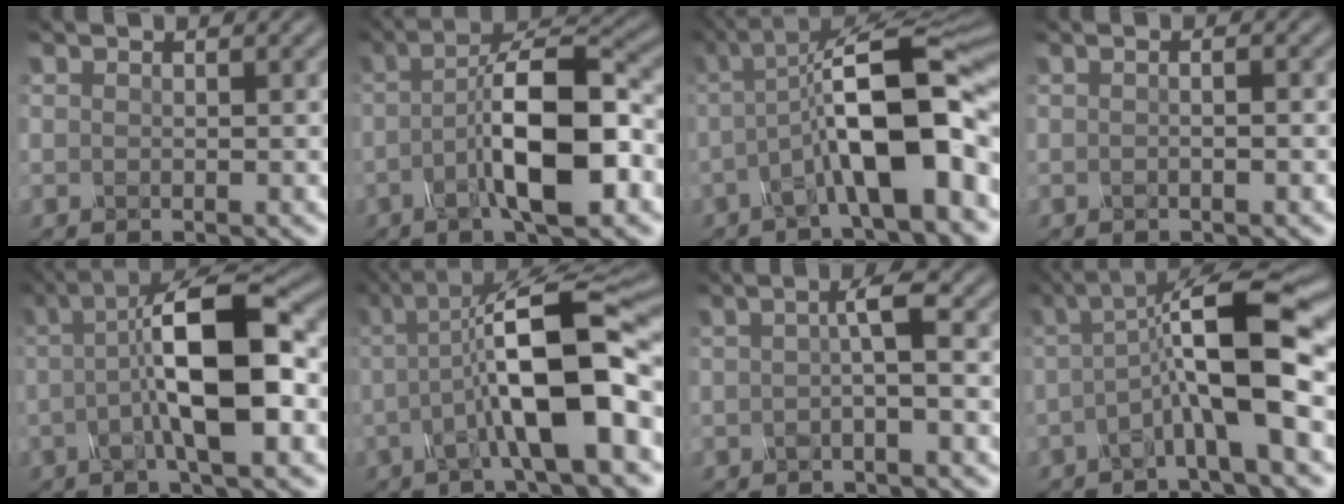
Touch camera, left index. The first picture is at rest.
{"total": 9.4, "force": [-2.1, 2.6, 8.8], "torque": [-0.142, 0.018, -0.041]}
{"total": 10.1, "force": [-2.2, 2.3, 9.6], "torque": [-0.150, 0.025, -0.043]}
{"total": 1.7, "force": [0.3, 0.8, 1.5], "torque": [0.003, 0.003, -0.018]}
{"total": 9.7, "force": [-0.3, 2.6, 9.3], "torque": [-0.149, 0.020, -0.013]}
{"total": 10.5, "force": [-1.3, 2.4, 10.2], "torque": [-0.160, 0.021, -0.029]}
{"total": 2.7, "force": [0.1, 0.4, 2.7], "torque": [-0.045, 0.003, -0.004]}
{"total": 8.6, "force": [-0.9, 1.5, 8.4], "torque": [-0.127, 0.029, -0.033]}